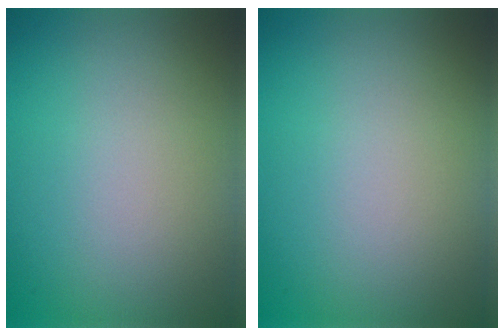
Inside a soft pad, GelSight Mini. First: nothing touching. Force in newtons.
{"total": 0.0}